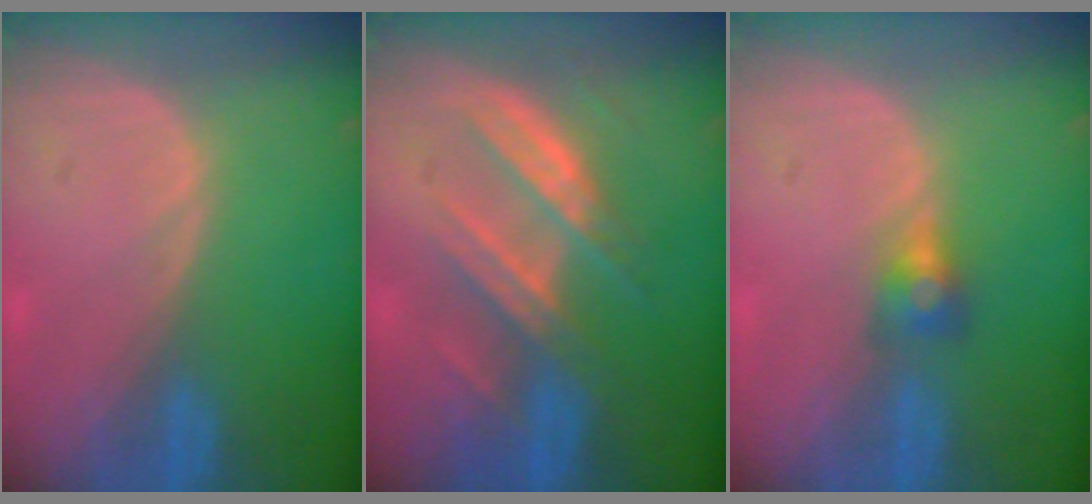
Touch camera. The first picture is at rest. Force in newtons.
{"total": 7.4, "press": 7.2, "slide": 2.0}
{"total": 2.8, "press": 2.5, "slide": 1.3}